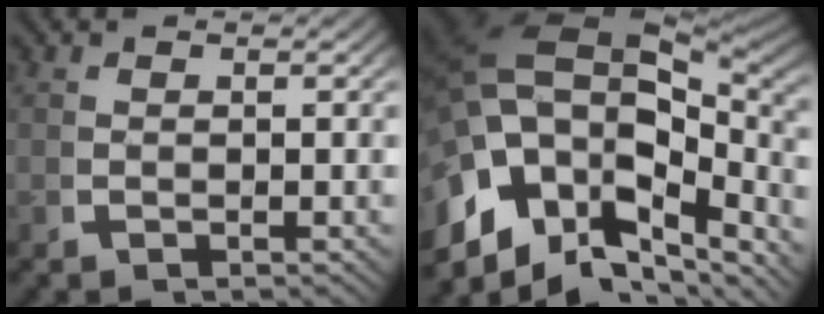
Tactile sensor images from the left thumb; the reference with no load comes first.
{"total": 20.6, "force": [1.2, 14.2, 14.8], "torque": [-0.260, -0.018, 0.017]}